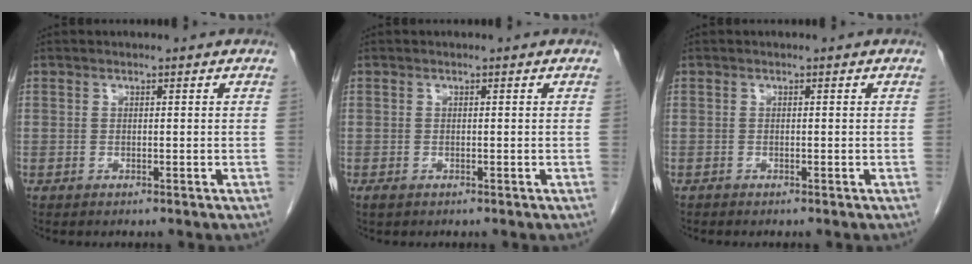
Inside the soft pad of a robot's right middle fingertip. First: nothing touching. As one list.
[{"total": 0.6, "force": [-0.4, 0.3, 0.4], "torque": [-0.010, -0.002, -0.002]}, {"total": 0.0}]